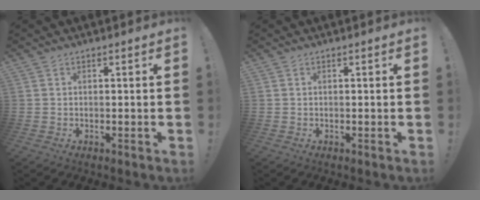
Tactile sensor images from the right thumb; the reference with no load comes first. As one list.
[{"total": 0.0}]